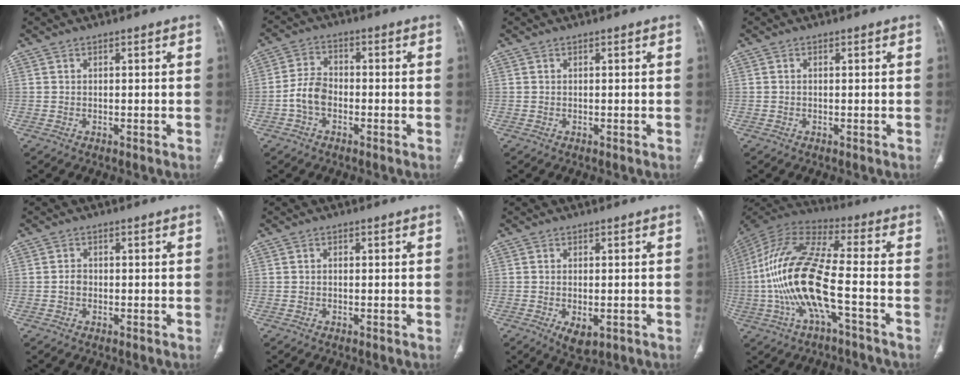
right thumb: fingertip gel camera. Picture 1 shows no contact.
{"total": 5.6, "force": [-1.9, 3.7, 3.7], "torque": [-0.068, 0.021, -0.044]}
{"total": 0.0}
{"total": 0.0}
{"total": 1.6, "force": [-0.4, 1.3, 0.9], "torque": [-0.011, 0.006, -0.009]}
{"total": 0.6, "force": [-0.1, 0.5, 0.4], "torque": [-0.005, 0.003, -0.002]}
{"total": 4.6, "force": [-1.6, 2.3, 3.7], "torque": [-0.062, -0.007, -0.016]}
{"total": 18.5, "force": [-4.1, 5.5, 17.2], "torque": [-0.377, 0.040, -0.078]}